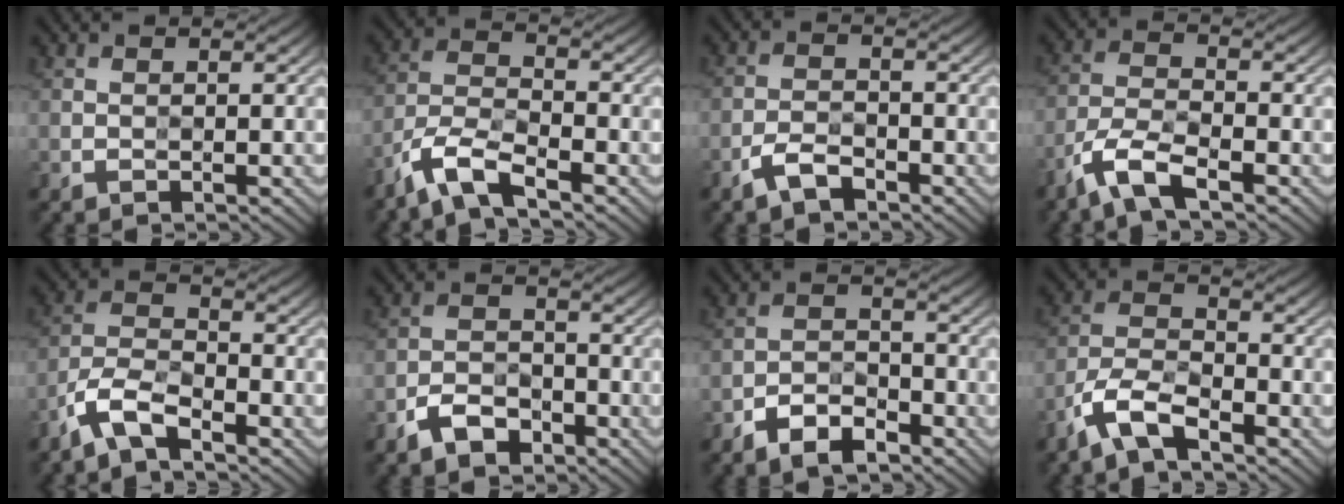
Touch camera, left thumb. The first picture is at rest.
{"total": 6.8, "force": [-5.1, 1.7, 4.2], "torque": [-0.091, -0.003, -0.114]}
{"total": 3.5, "force": [-2.5, 1.4, 2.1], "torque": [-0.043, 0.002, -0.056]}
{"total": 6.3, "force": [-4.4, 1.7, 4.2], "torque": [-0.093, -0.003, -0.099]}
{"total": 6.3, "force": [-4.5, 2.0, 3.9], "torque": [-0.085, -0.001, -0.103]}
{"total": 4.5, "force": [-3.1, 2.4, 2.3], "torque": [-0.042, -0.001, -0.068]}
{"total": 5.4, "force": [-3.8, 2.5, 2.9], "torque": [-0.048, 0.000, -0.077]}
{"total": 6.9, "force": [-4.8, 2.3, 4.5], "torque": [-0.095, -0.001, -0.108]}